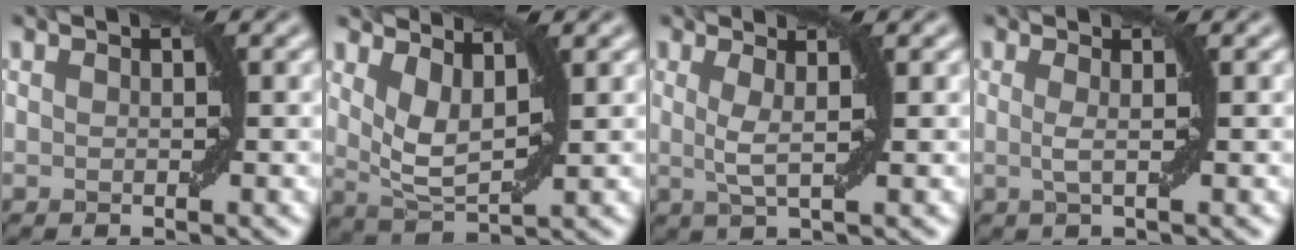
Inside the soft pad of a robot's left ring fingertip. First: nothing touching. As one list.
[{"total": 3.4, "force": [2.0, 1.1, 2.6], "torque": [-0.059, -0.009, 0.038]}, {"total": 2.0, "force": [0.4, 0.1, 2.0], "torque": [-0.040, -0.004, 0.007]}, {"total": 1.1, "force": [0.0, -0.2, 1.1], "torque": [-0.029, 0.000, -0.001]}]